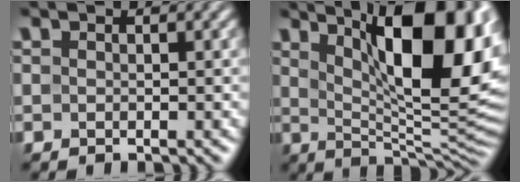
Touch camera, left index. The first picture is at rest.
{"total": 15.2, "force": [5.8, 5.0, 13.1], "torque": [-0.173, 0.005, 0.095]}